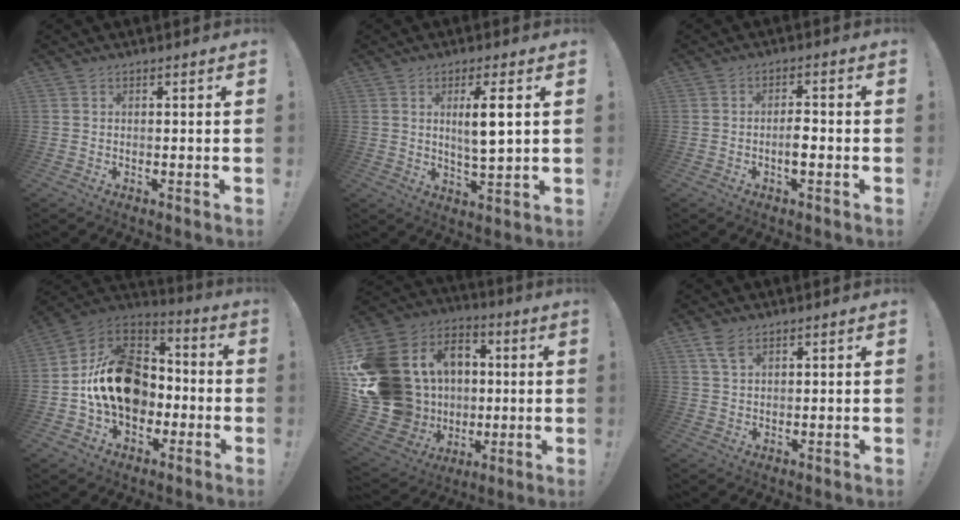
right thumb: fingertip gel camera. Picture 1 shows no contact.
{"total": 7.2, "force": [2.1, 1.0, 6.8], "torque": [-0.107, -0.009, 0.029]}
{"total": 4.2, "force": [-1.4, 1.4, 3.7], "torque": [-0.070, 0.002, -0.025]}
{"total": 20.6, "force": [-1.0, 15.5, 13.4], "torque": [-0.211, 0.027, -0.002]}
{"total": 23.3, "force": [1.9, 20.5, 10.8], "torque": [-0.207, -0.014, 0.104]}
{"total": 4.8, "force": [3.0, 2.2, 3.1], "torque": [-0.055, -0.011, 0.056]}